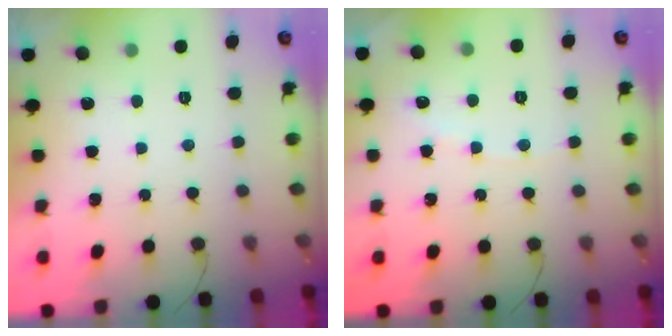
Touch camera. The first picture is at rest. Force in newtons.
{"total": 5.9, "press": 5.8, "slide": 0.8}